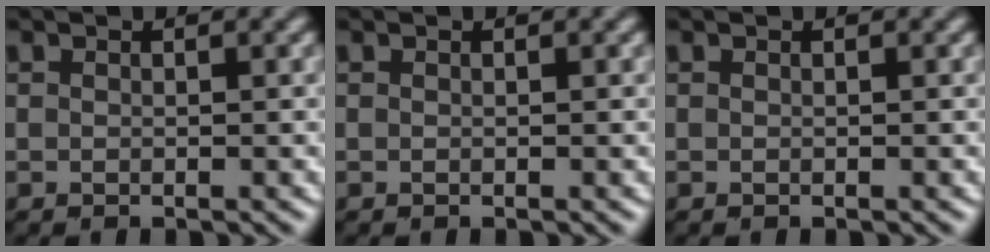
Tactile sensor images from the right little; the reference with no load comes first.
{"total": 0.0}
{"total": 0.0}